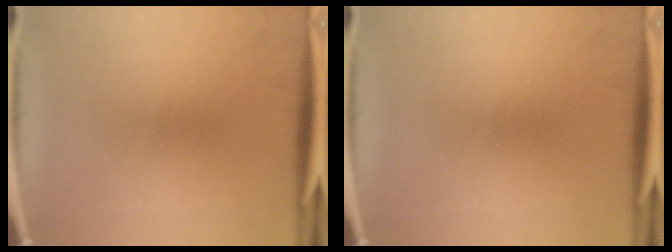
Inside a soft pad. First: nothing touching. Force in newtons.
{"total": 0.0}